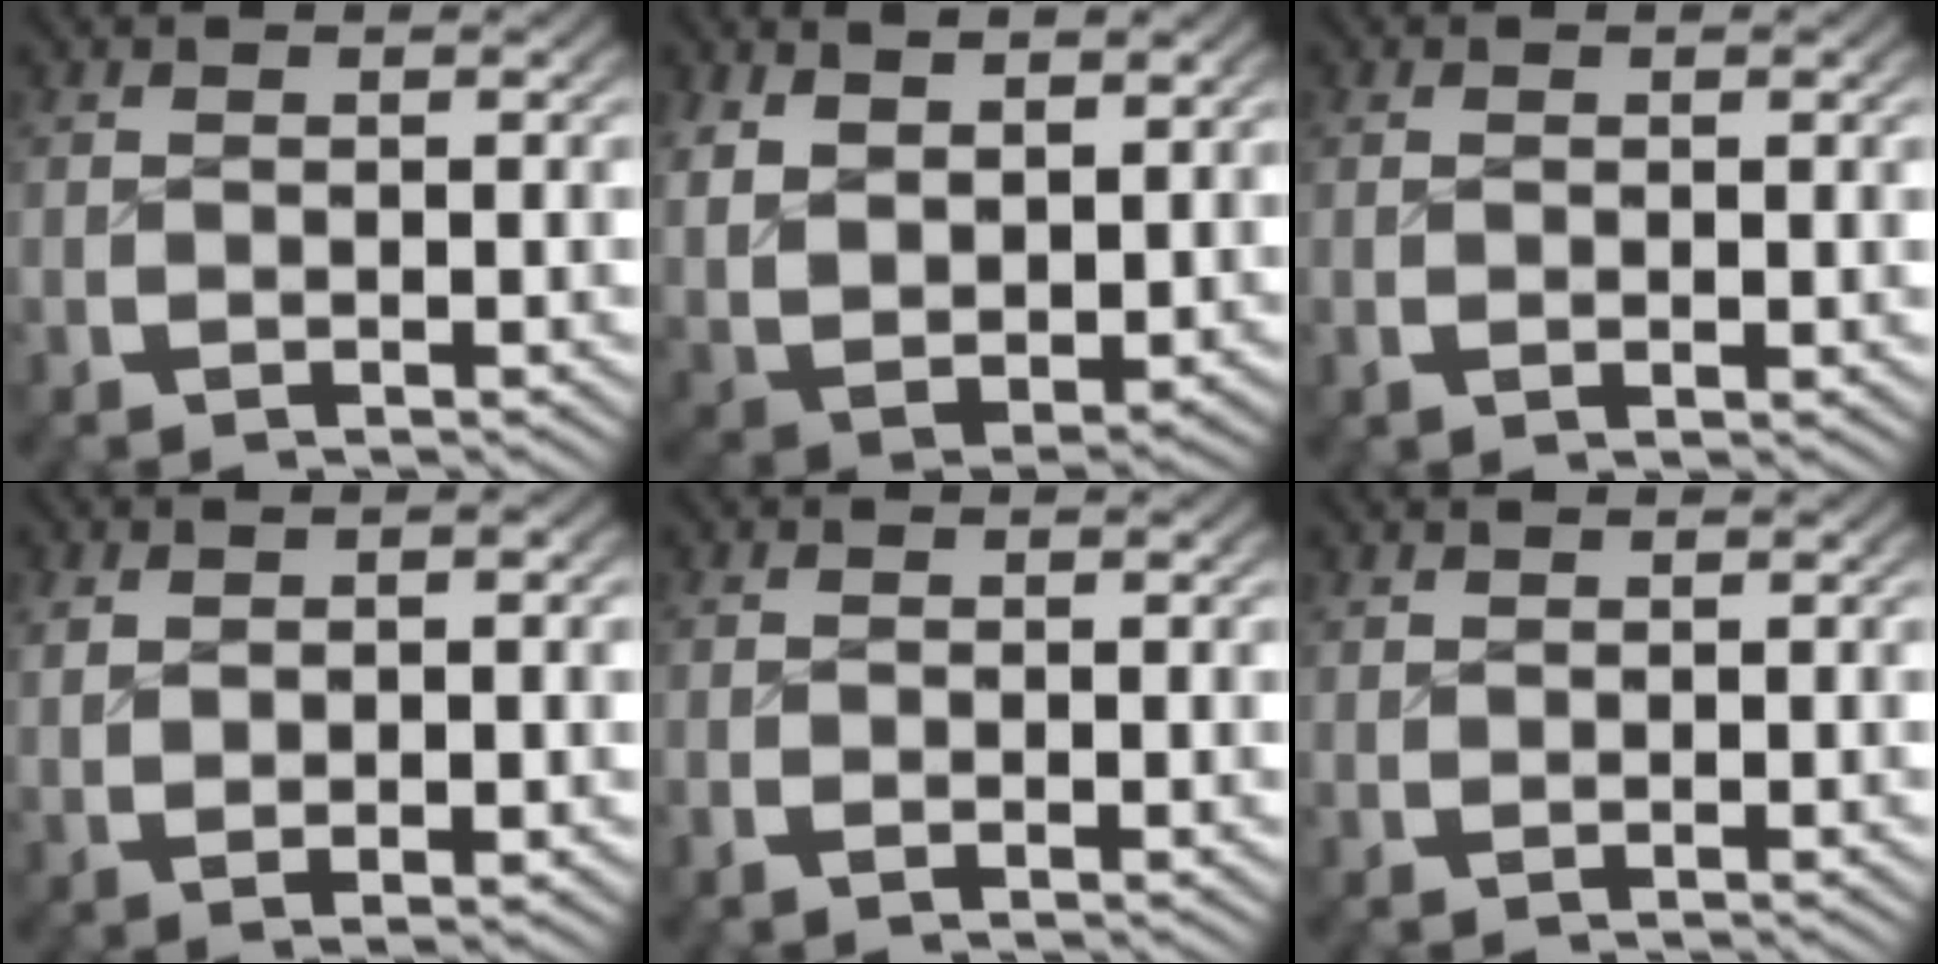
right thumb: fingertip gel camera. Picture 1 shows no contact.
{"total": 10.6, "force": [0.6, 8.1, 6.8], "torque": [-0.178, -0.049, 0.031]}
{"total": 0.8, "force": [0.2, 0.1, 0.8], "torque": [-0.018, -0.003, 0.009]}
{"total": 3.4, "force": [0.9, 1.6, 2.9], "torque": [-0.050, 0.002, 0.026]}
{"total": 0.6, "force": [0.1, 0.2, 0.5], "torque": [-0.014, -0.004, 0.003]}
{"total": 0.9, "force": [0.9, 0.1, -0.1], "torque": [0.007, 0.002, 0.022]}